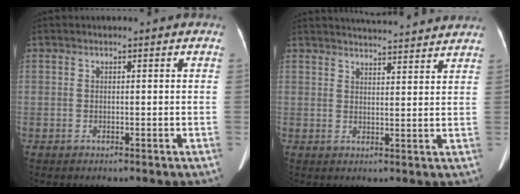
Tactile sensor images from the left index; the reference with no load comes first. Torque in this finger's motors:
{"motor_torque": [0.41, -0.67, 0.00, 0.00]}